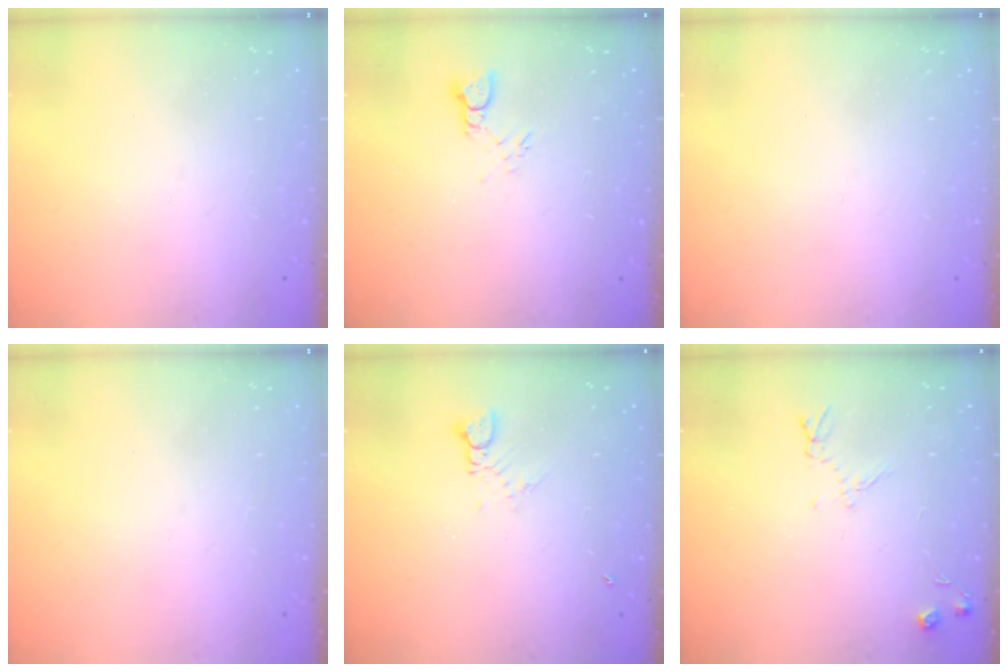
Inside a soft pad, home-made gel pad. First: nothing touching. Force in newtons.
{"total": 2.3, "press": 2.3, "slide": 0.1}
{"total": 0.0}
{"total": 0.0}
{"total": 2.2, "press": 2.2, "slide": 0.1}
{"total": 5.5, "press": 5.5, "slide": 0.8}